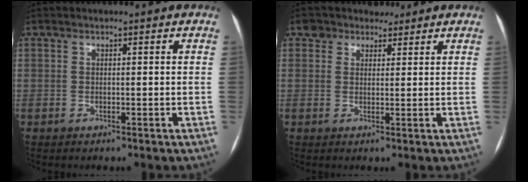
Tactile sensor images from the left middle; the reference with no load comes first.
{"total": 3.5, "force": [2.5, 2.4, 0.1], "torque": [0.003, 0.012, 0.036]}